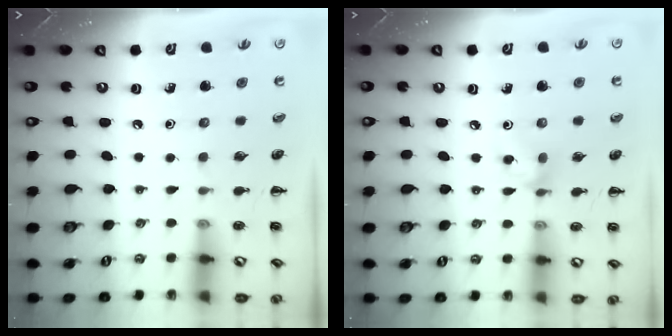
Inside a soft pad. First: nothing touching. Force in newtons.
{"total": 6.0, "press": 6.0, "slide": 0.9}